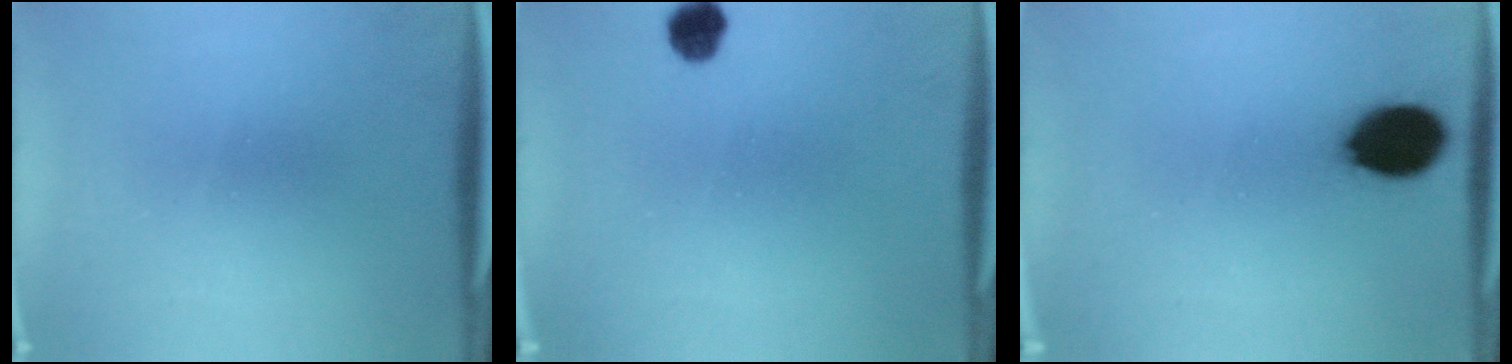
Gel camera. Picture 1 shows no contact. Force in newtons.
{"total": 4.1}
{"total": 11.2}